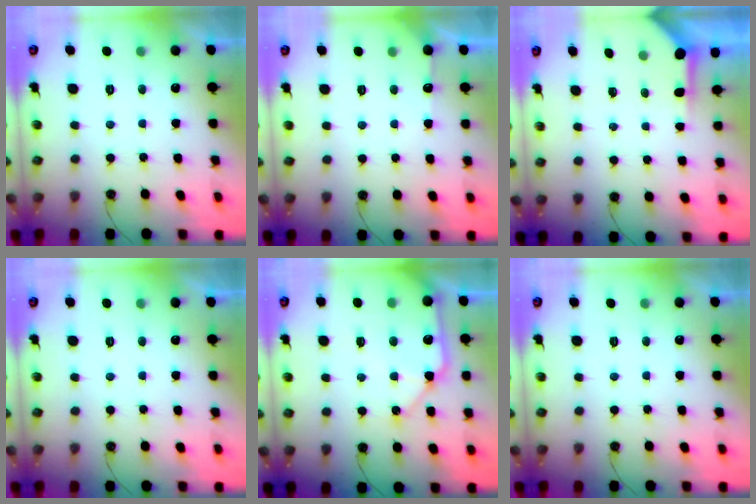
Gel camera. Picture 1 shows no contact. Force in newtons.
{"total": 2.9, "press": 2.8, "slide": 0.4}
{"total": 3.9, "press": 3.9, "slide": 0.4}
{"total": 0.0}
{"total": 11.7, "press": 11.6, "slide": 1.6}
{"total": 0.0}